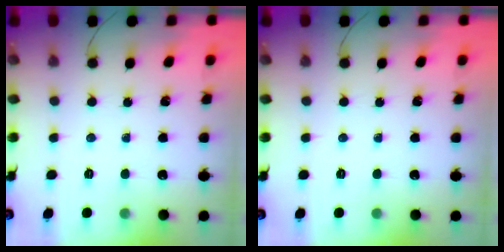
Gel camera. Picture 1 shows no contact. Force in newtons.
{"total": 0.0}